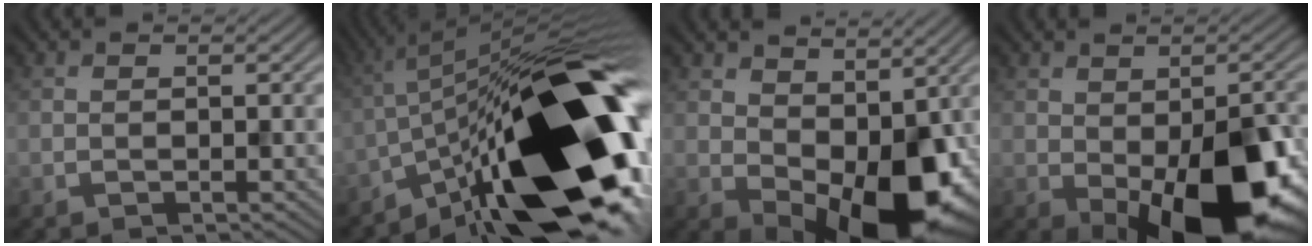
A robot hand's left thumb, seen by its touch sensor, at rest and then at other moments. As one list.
[{"total": 20.8, "force": [-9.0, 6.9, 17.5], "torque": [-0.260, 0.008, -0.164]}, {"total": 12.5, "force": [0.4, 7.7, 9.8], "torque": [-0.146, -0.024, 0.021]}, {"total": 17.1, "force": [-5.7, 8.7, 13.5], "torque": [-0.183, -0.034, -0.064]}]